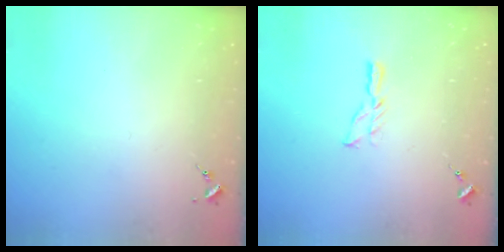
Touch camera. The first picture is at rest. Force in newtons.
{"total": 6.2, "press": 6.2, "slide": 0.5}